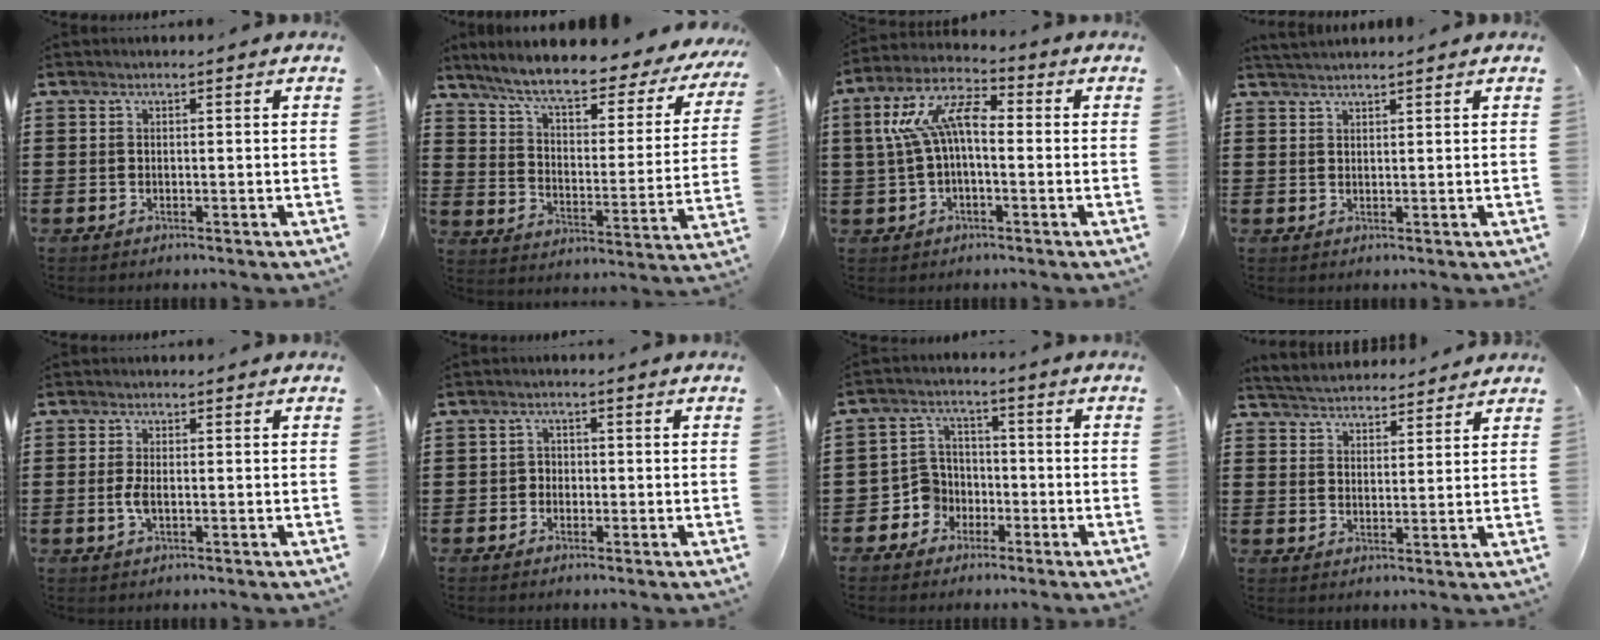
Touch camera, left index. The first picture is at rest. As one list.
[{"total": 8.4, "force": [6.8, 1.0, 4.9], "torque": [-0.112, -0.043, 0.110]}, {"total": 10.8, "force": [1.4, 4.8, 9.5], "torque": [-0.218, 0.000, 0.016]}, {"total": 1.6, "force": [1.6, 0.0, 0.2], "torque": [-0.007, 0.002, 0.031]}, {"total": 2.4, "force": [-0.2, 0.9, 2.2], "torque": [-0.057, -0.006, -0.008]}, {"total": 1.5, "force": [-0.5, 1.4, 0.4], "torque": [-0.011, 0.003, -0.013]}, {"total": 6.4, "force": [-2.2, 5.8, 1.4], "torque": [-0.066, 0.005, -0.046]}, {"total": 3.7, "force": [3.6, 0.5, -0.2], "torque": [-0.013, -0.017, 0.065]}]